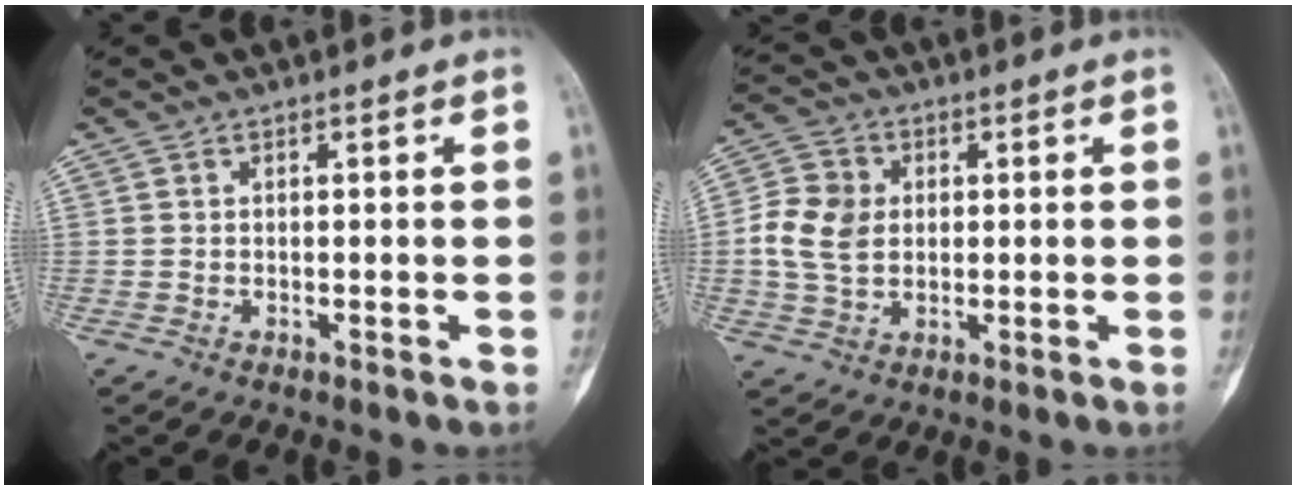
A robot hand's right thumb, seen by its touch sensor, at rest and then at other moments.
{"total": 9.0, "force": [0.5, 7.0, 5.6], "torque": [-0.100, 0.009, 0.009]}